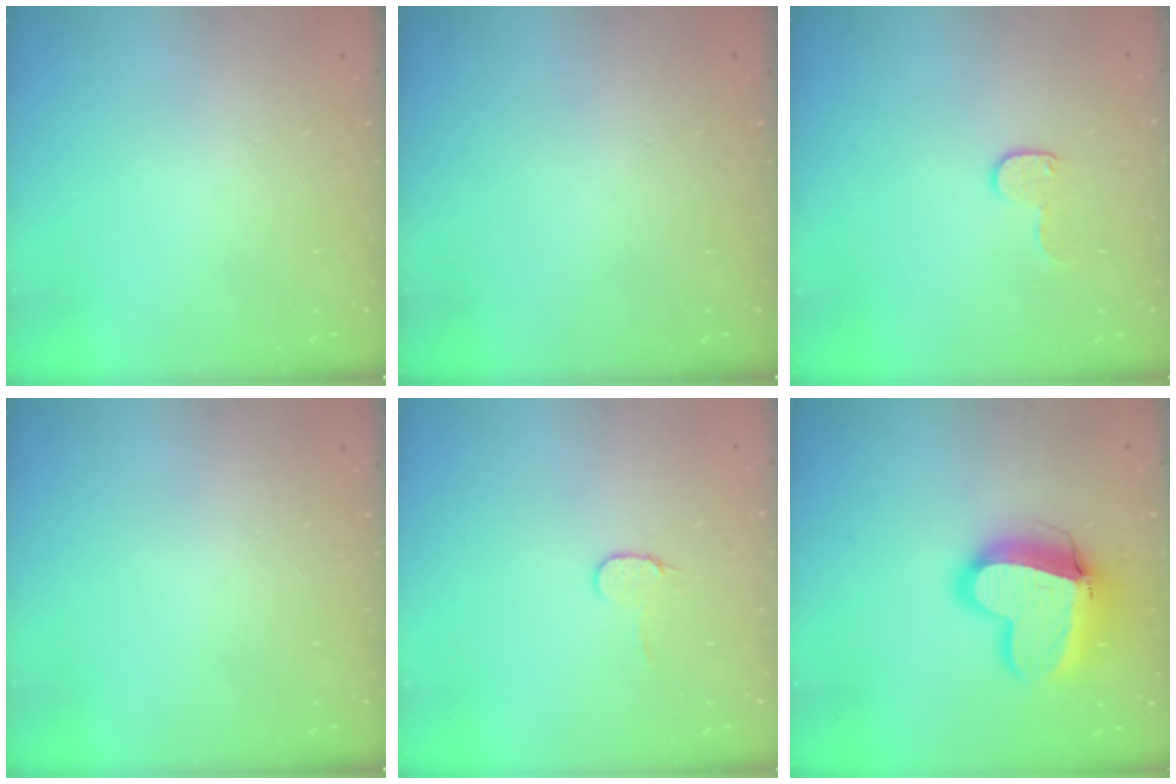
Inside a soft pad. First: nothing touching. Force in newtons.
{"total": 0.0}
{"total": 4.5, "press": 4.5, "slide": 0.5}
{"total": 0.0}
{"total": 5.9, "press": 5.9, "slide": 0.5}
{"total": 15.5, "press": 15.3, "slide": 2.2}